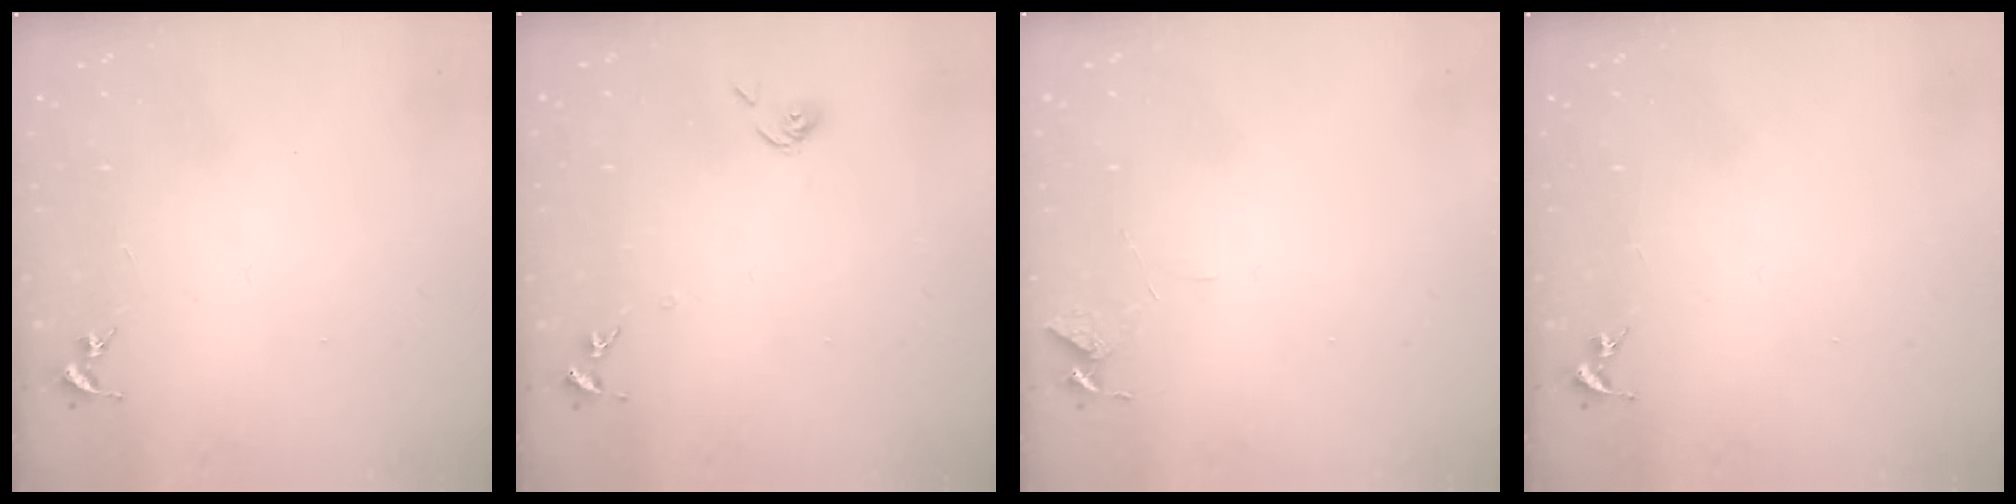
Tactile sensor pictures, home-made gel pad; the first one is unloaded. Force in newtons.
{"total": 6.7, "press": 6.7, "slide": 0.6}
{"total": 6.0, "press": 5.9, "slide": 0.6}
{"total": 0.0}